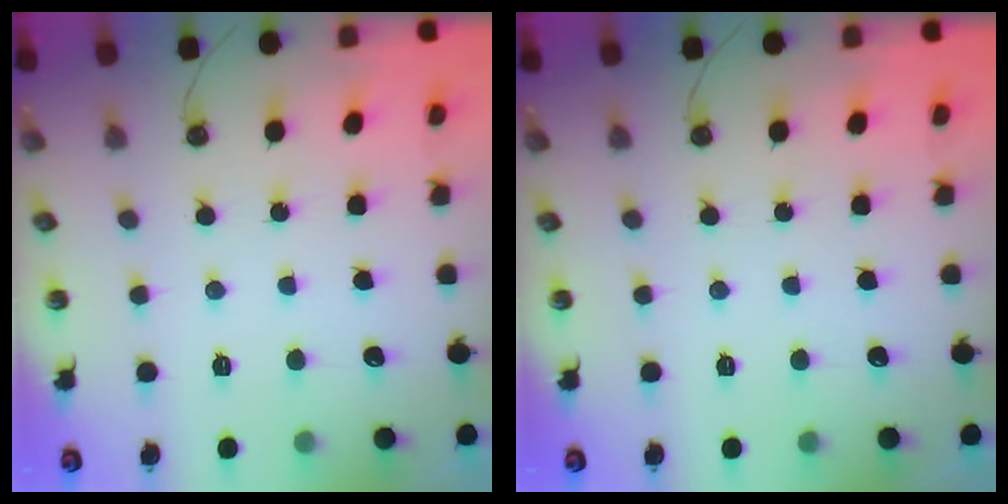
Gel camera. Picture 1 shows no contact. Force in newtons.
{"total": 0.0}